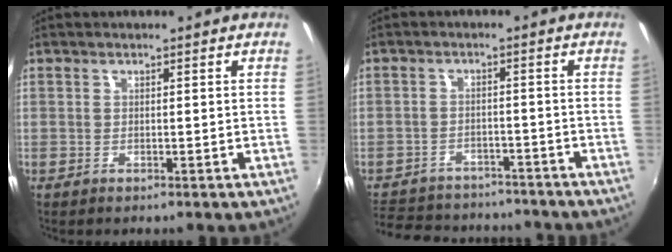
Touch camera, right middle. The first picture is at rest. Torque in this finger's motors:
{"motor_torque": [0.40, -1.29, -0.48, -0.21]}